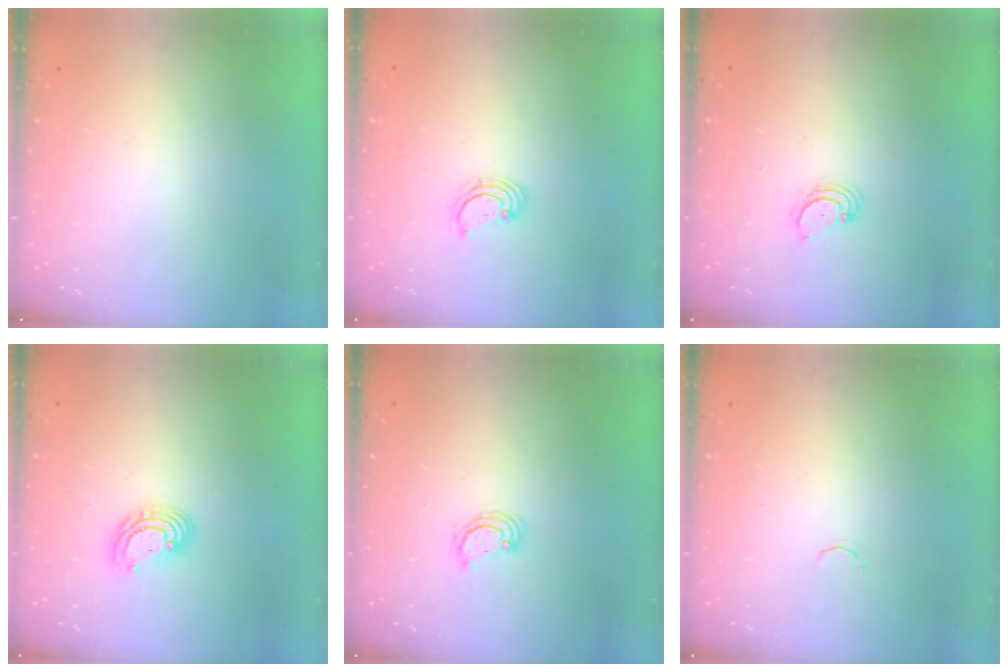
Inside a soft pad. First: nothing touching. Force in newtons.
{"total": 2.3, "press": 2.3, "slide": 0.1}
{"total": 2.7, "press": 2.7, "slide": 0.3}
{"total": 6.7, "press": 6.6, "slide": 0.8}
{"total": 2.5, "press": 2.5, "slide": 0.2}
{"total": 1.7, "press": 1.6, "slide": 0.5}